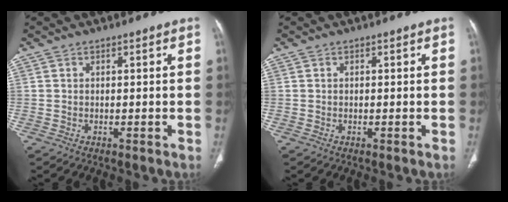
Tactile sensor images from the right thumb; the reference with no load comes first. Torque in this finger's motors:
{"motor_torque": [0.10, 0.03, 0.41, -0.04, -0.03]}